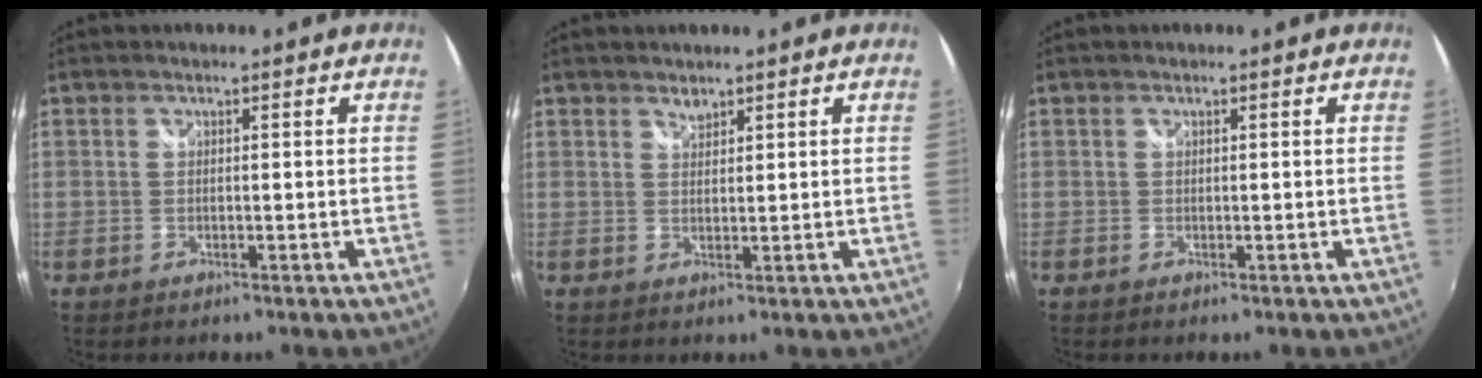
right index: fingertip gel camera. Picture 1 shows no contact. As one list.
[{"total": 1.5, "force": [1.3, 0.6, 0.3], "torque": [-0.001, 0.000, 0.023]}, {"total": 0.0}]